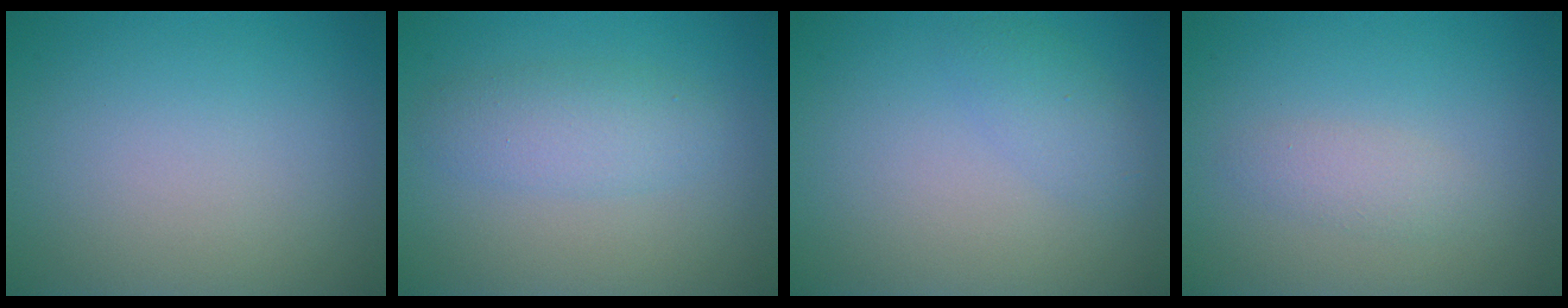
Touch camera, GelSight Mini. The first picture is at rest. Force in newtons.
{"total": 2.9, "press": 2.9, "slide": 0.1}
{"total": 1.7, "press": 1.7, "slide": 0.0}
{"total": 1.4, "press": 1.4, "slide": 0.1}